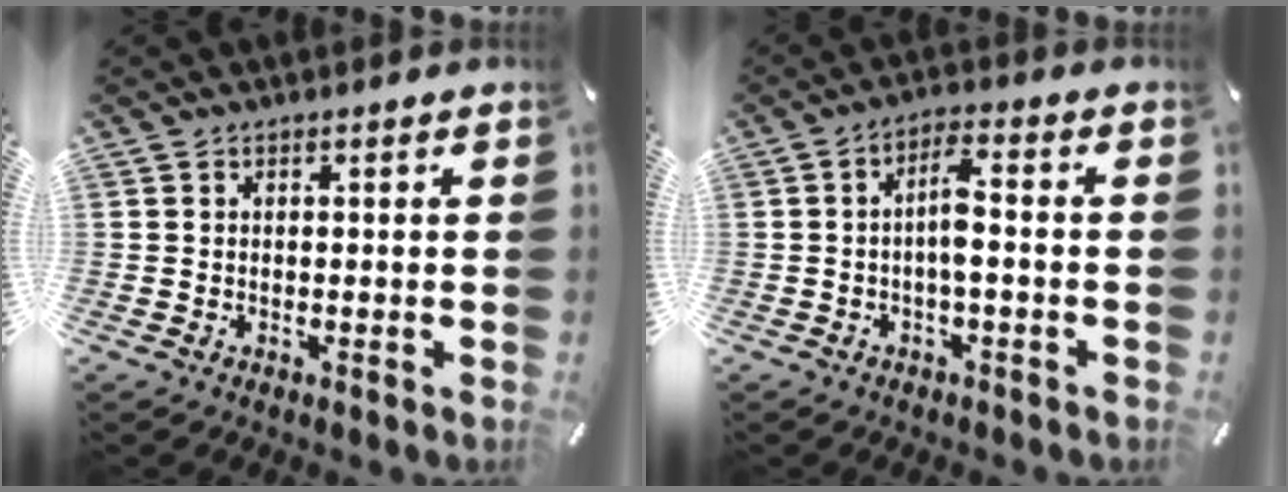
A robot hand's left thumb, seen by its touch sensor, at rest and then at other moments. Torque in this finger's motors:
{"motor_torque": [0.13, -0.13, 0.29, 0.23, 0.01]}